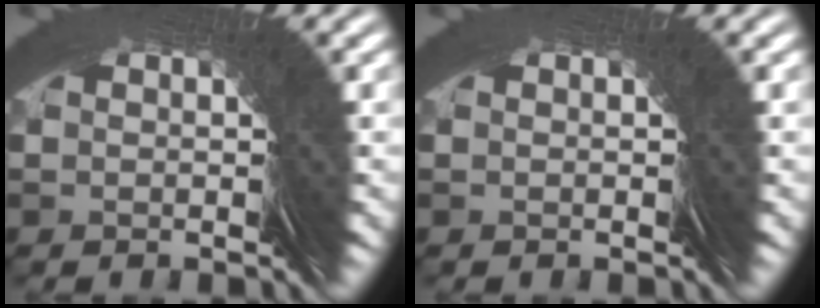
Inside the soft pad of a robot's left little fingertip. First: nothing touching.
{"total": 0.0}